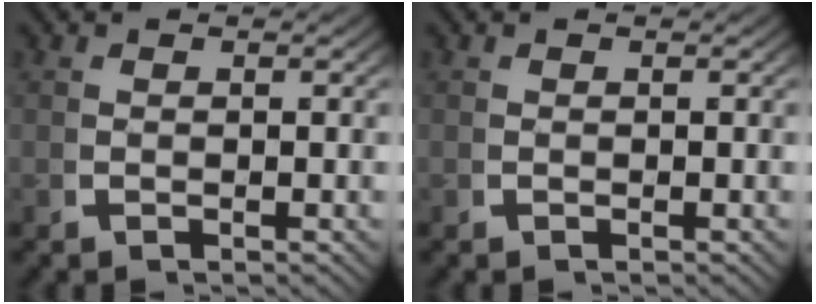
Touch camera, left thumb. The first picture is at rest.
{"total": 0.0}